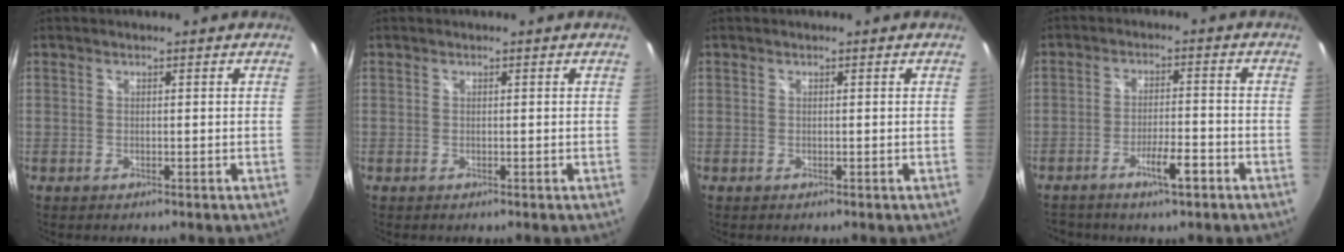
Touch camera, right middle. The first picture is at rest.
{"total": 0.0}
{"total": 0.0}
{"total": 5.3, "force": [-3.6, 1.1, 3.8], "torque": [-0.075, -0.001, -0.058]}